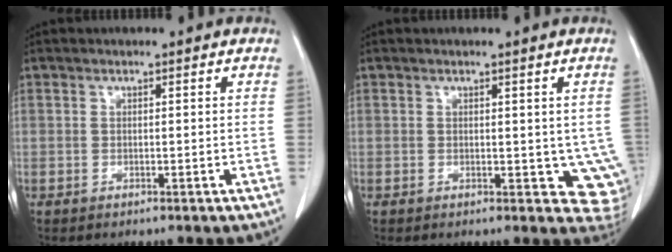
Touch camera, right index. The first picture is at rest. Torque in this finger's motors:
{"motor_torque": [0.10, 0.04, 0.09, 0.00]}